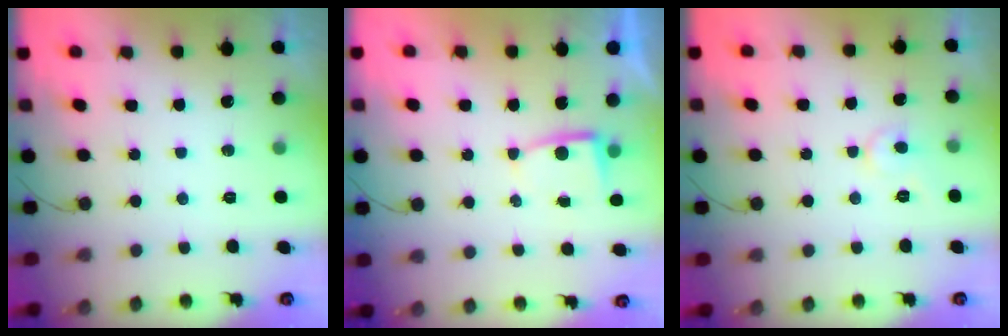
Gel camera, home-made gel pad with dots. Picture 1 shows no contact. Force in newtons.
{"total": 2.2, "press": 2.2, "slide": 0.3}
{"total": 5.2, "press": 5.1, "slide": 0.5}